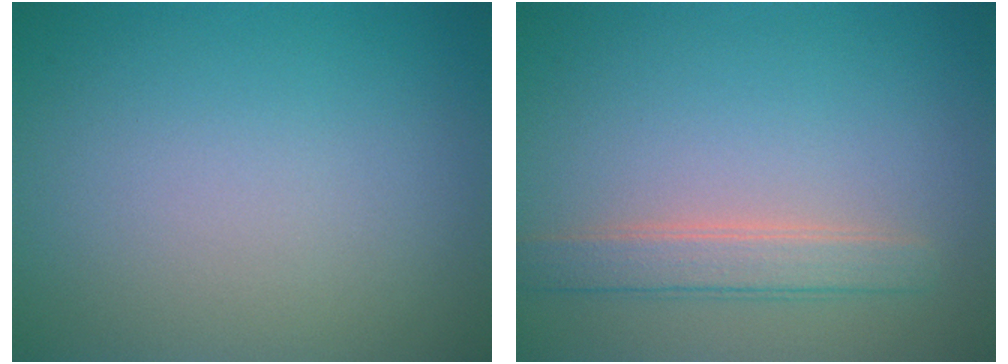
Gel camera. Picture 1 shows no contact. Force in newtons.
{"total": 2.7, "press": 2.7, "slide": 0.5}